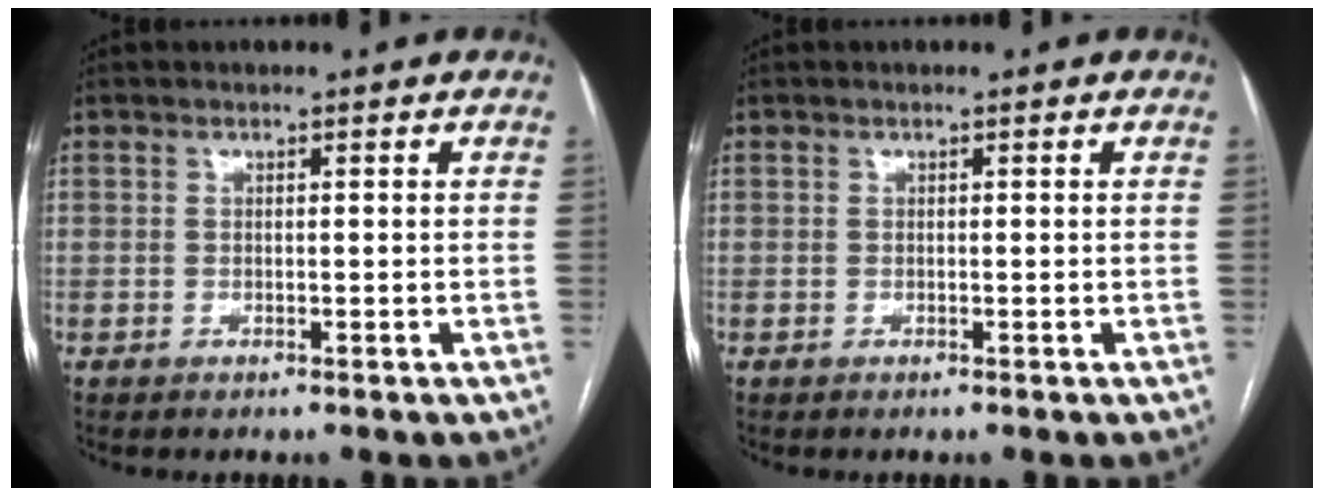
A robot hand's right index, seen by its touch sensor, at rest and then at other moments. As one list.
[{"total": 0.0}]